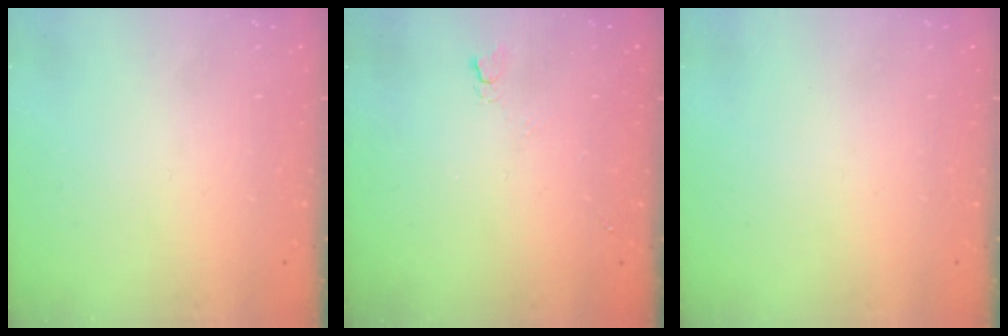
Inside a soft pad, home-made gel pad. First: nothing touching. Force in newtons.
{"total": 2.7, "press": 2.6, "slide": 0.5}
{"total": 0.0}